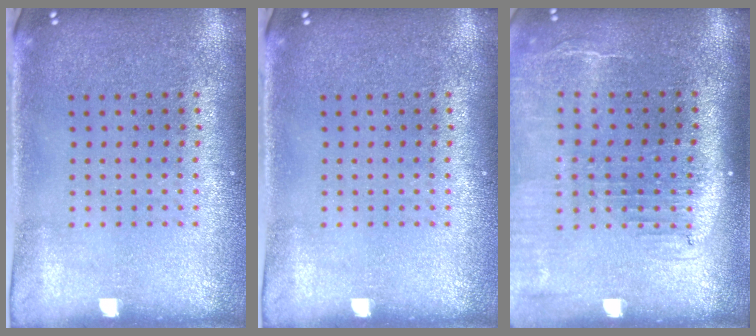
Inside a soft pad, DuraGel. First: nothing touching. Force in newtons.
{"total": 0.0}
{"total": 2.1, "press": 1.7, "slide": 1.2}